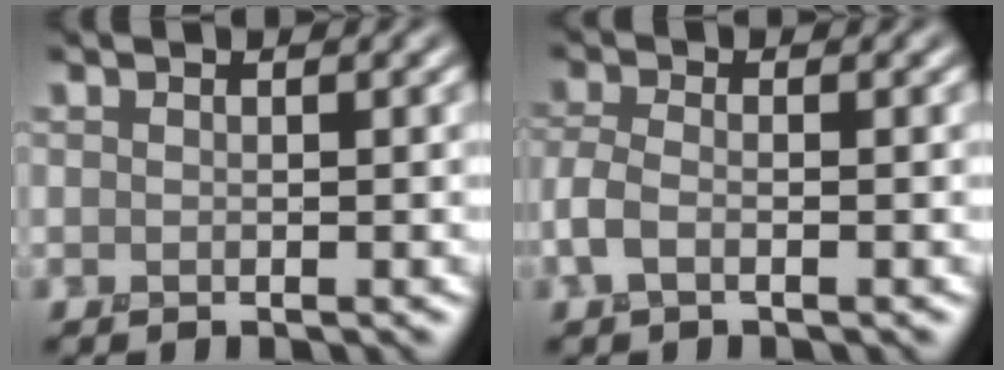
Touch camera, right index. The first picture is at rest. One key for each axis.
{"total": 2.0, "fx": -1.0, "fy": 0.9, "fz": 1.6, "tx": -0.042, "ty": 0.003, "tz": -0.027}